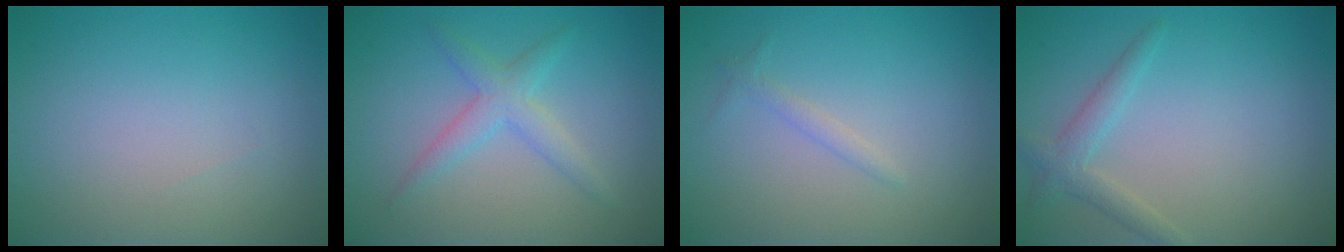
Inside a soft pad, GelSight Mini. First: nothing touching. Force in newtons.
{"total": 2.6, "press": 2.6, "slide": 0.0}
{"total": 1.0, "press": 1.0, "slide": 0.0}
{"total": 2.0, "press": 2.0, "slide": 0.1}